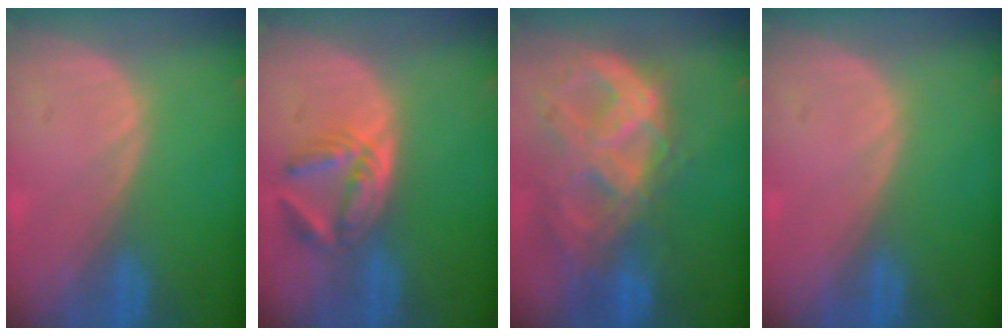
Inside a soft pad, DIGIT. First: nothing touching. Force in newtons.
{"total": 5.6, "press": 5.3, "slide": 1.7}
{"total": 11.1, "press": 9.4, "slide": 5.9}
{"total": 0.0}